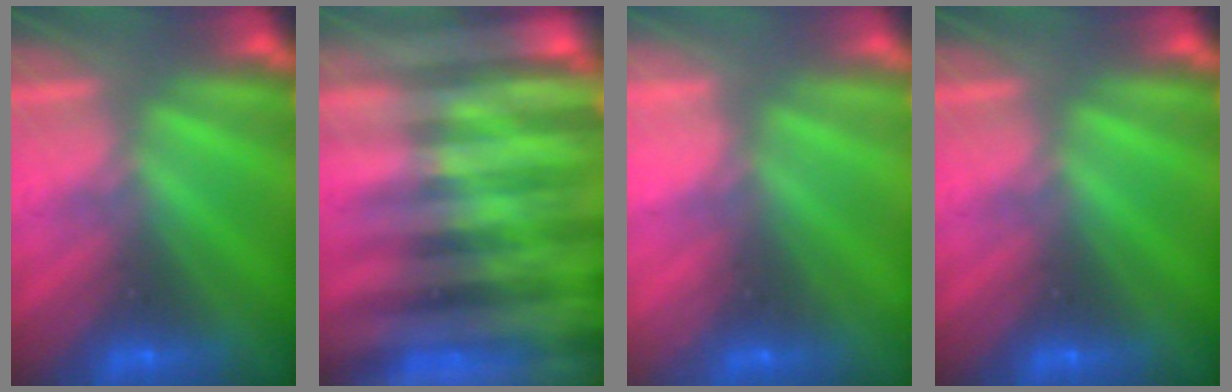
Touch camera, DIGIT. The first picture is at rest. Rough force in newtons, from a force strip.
{"total": 8.5}
{"total": 2.2}
{"total": 0.0}